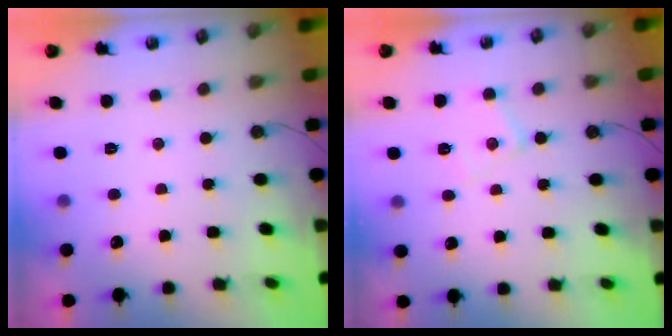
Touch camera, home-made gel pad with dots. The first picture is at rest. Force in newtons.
{"total": 8.5, "press": 8.5, "slide": 0.6}